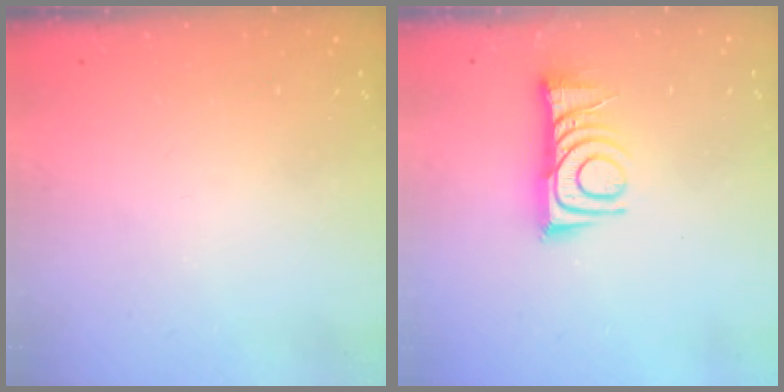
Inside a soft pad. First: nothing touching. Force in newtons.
{"total": 10.3, "press": 10.3, "slide": 0.6}